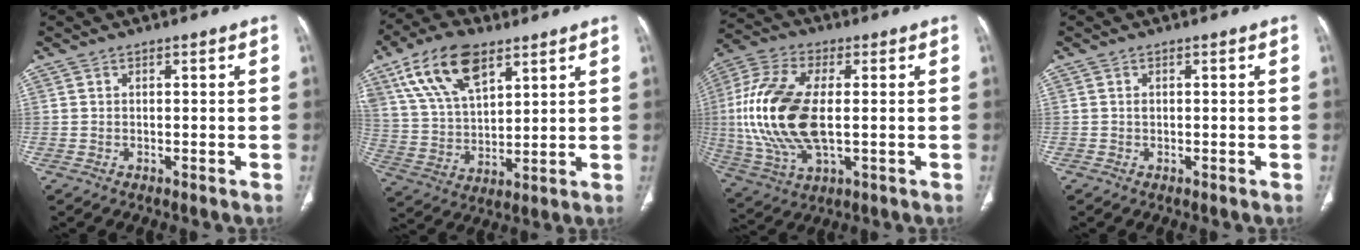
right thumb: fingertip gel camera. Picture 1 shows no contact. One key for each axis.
{"total": 15.8, "fx": 8.7, "fy": 8.0, "fz": 10.4, "tx": -0.176, "ty": -0.022, "tz": 0.168}
{"total": 19.4, "fx": 0.3, "fy": 9.7, "fz": 16.8, "tx": -0.370, "ty": -0.001, "tz": 0.009}
{"total": 0.5, "fx": 0.0, "fy": 0.5, "fz": 0.2, "tx": 0.000, "ty": 0.002, "tz": 0.000}